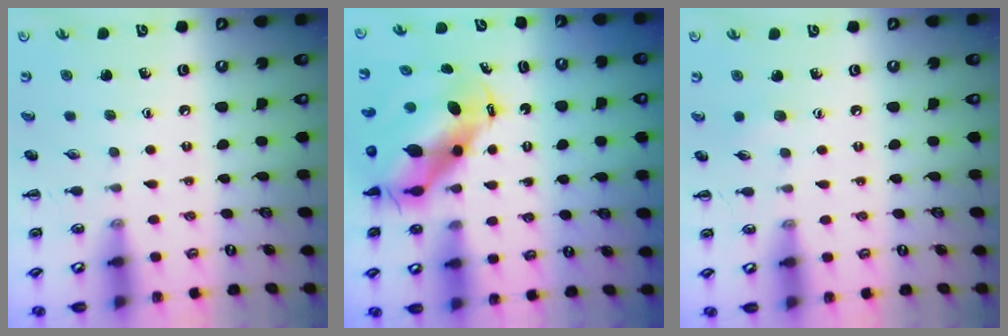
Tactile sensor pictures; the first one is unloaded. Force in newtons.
{"total": 10.3, "press": 10.1, "slide": 2.1}
{"total": 3.6, "press": 3.5, "slide": 0.9}